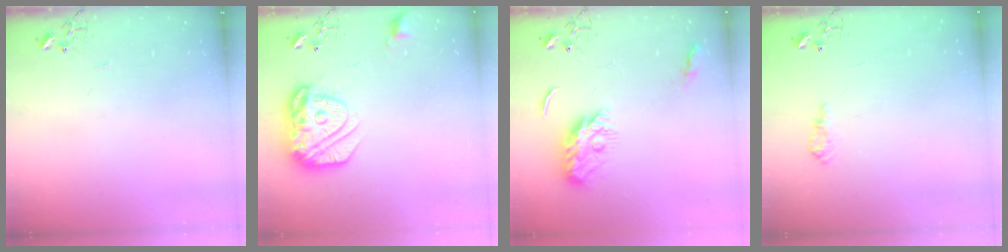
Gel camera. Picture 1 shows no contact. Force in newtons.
{"total": 17.7, "press": 17.6, "slide": 1.4}
{"total": 10.2, "press": 10.2, "slide": 0.1}
{"total": 8.1, "press": 8.1, "slide": 1.0}